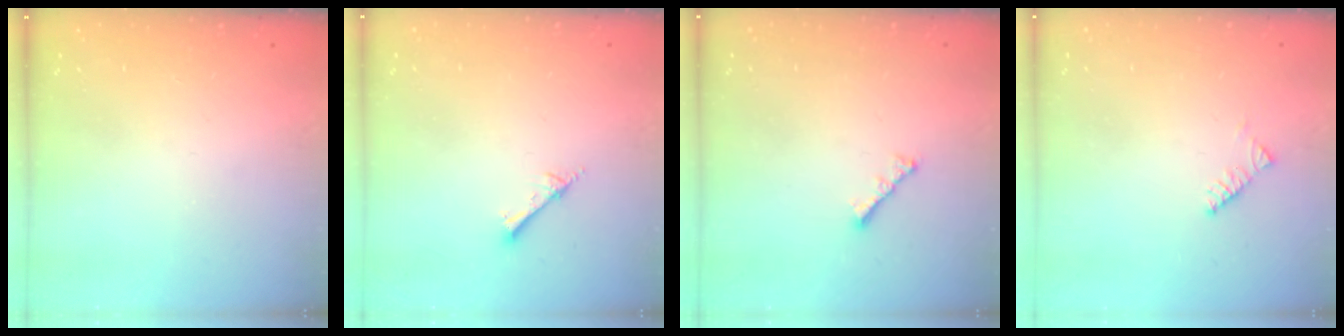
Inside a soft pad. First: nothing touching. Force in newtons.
{"total": 2.2, "press": 2.2, "slide": 0.3}
{"total": 2.4, "press": 2.3, "slide": 0.6}
{"total": 2.9, "press": 2.9, "slide": 0.5}